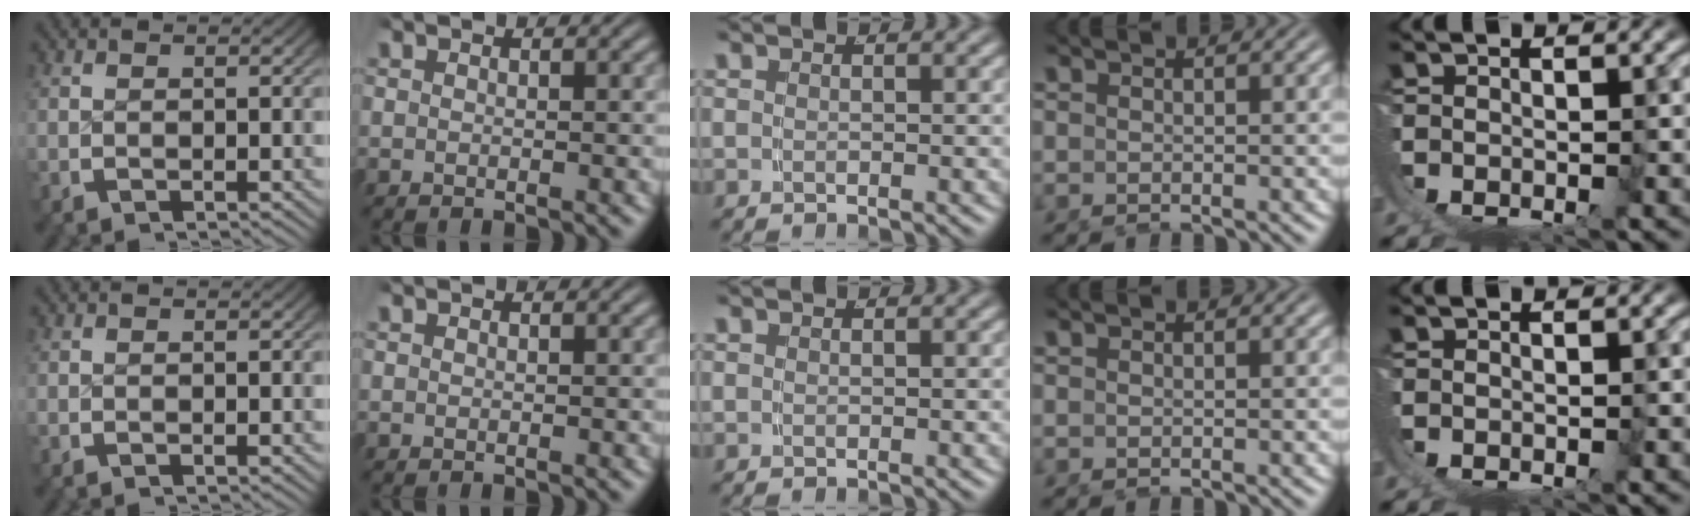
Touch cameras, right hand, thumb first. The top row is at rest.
{}